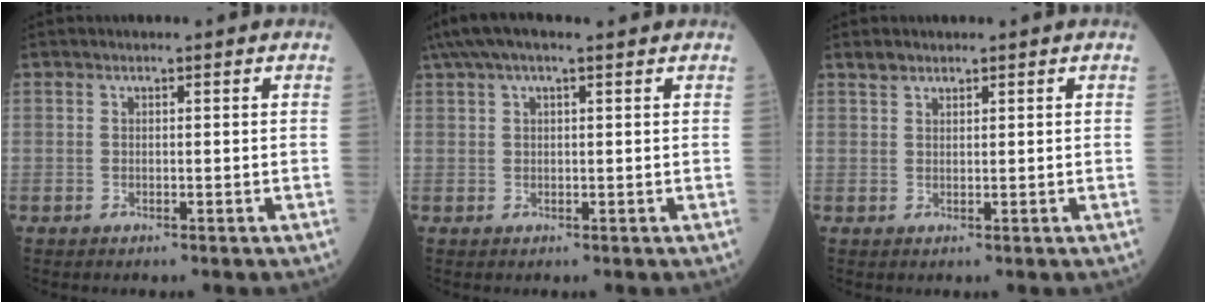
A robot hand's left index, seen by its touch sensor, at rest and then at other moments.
{"total": 7.5, "force": [5.6, 1.3, 4.9], "torque": [-0.094, 0.056, 0.094]}
{"total": 1.3, "force": [1.2, 0.5, 0.3], "torque": [-0.008, 0.008, 0.023]}